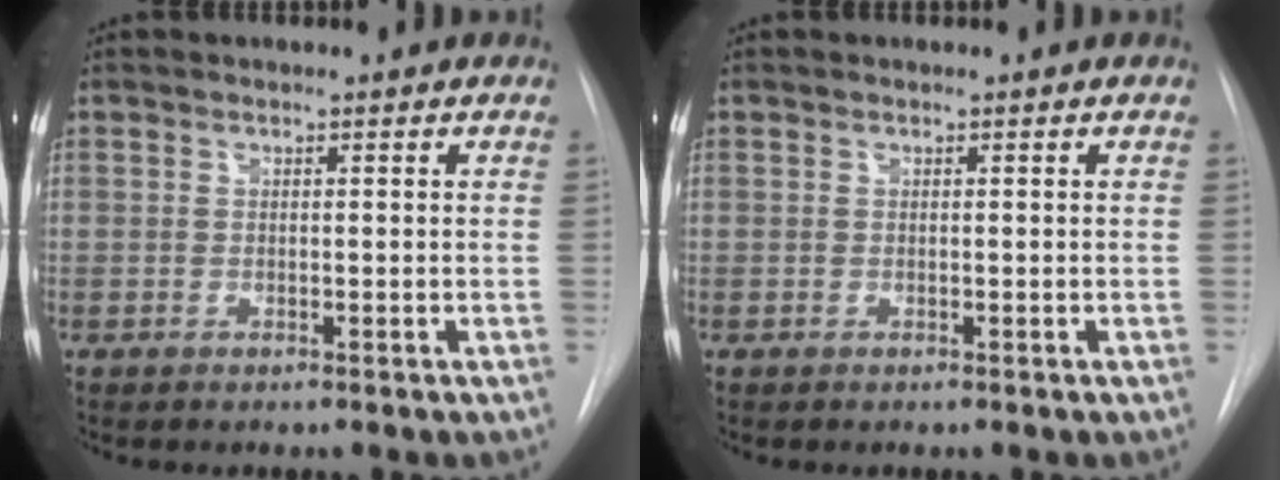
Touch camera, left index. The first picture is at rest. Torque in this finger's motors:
{"motor_torque": [0.00, 0.00, 0.00, 0.00]}